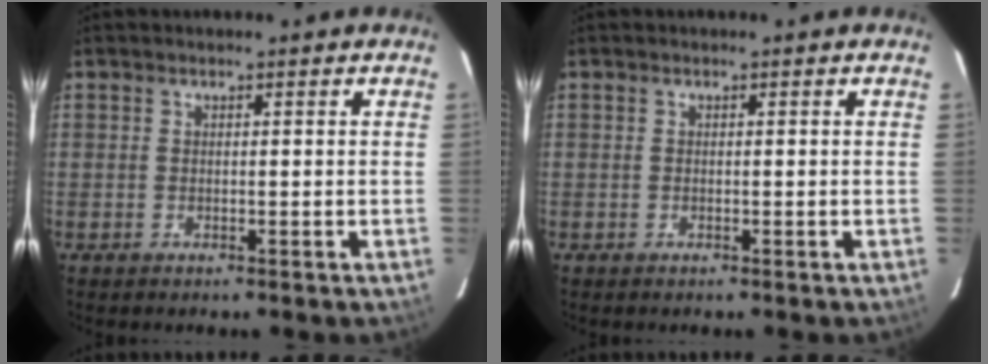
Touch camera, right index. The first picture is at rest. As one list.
[{"total": 0.0}]